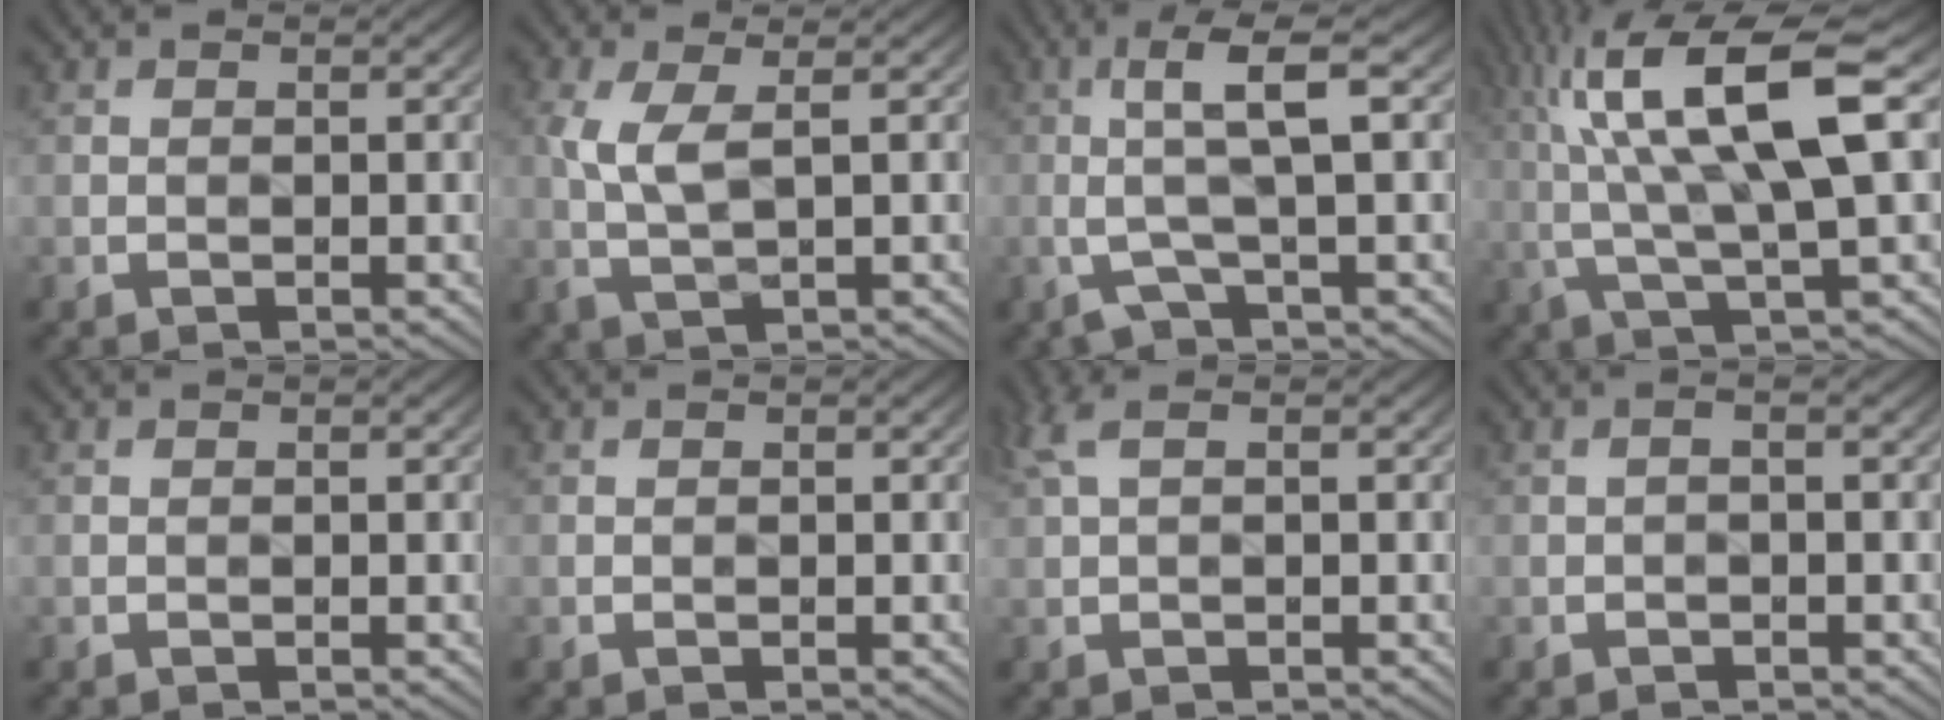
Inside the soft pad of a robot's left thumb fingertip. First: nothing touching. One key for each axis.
{"total": 4.2, "fx": 0.8, "fy": 1.3, "fz": 3.9, "tx": -0.099, "ty": 0.003, "tz": 0.018}
{"total": 5.8, "fx": 0.0, "fy": 0.9, "fz": 5.7, "tx": -0.110, "ty": 0.021, "tz": -0.012}
{"total": 13.9, "fx": 3.5, "fy": 3.6, "fz": 13.0, "tx": -0.262, "ty": 0.014, "tz": 0.063}
{"total": 0.0}
{"total": 0.0}
{"total": 2.7, "fx": 1.2, "fy": 0.7, "fz": 2.3, "tx": -0.055, "ty": 0.013, "tz": 0.023}
{"total": 1.0, "fx": -0.2, "fy": 0.1, "fz": 0.9, "tx": -0.015, "ty": 0.003, "tz": -0.006}